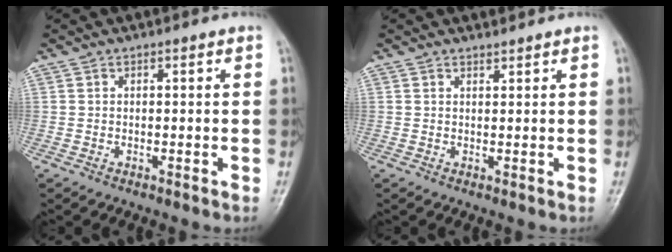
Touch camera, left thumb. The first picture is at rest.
{"total": 0.8, "force": [0.8, 0.1, 0.0], "torque": [0.000, -0.009, 0.013]}